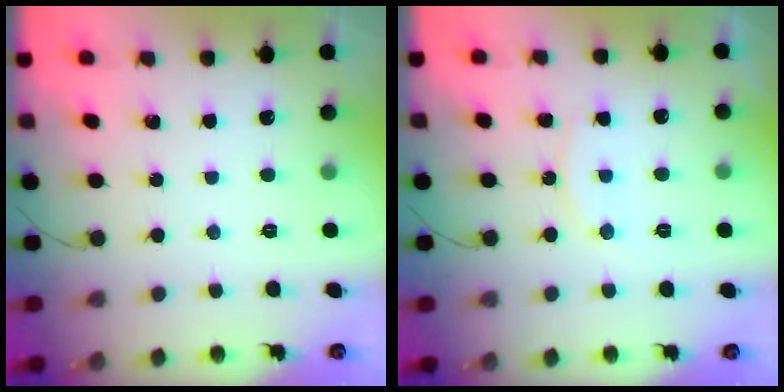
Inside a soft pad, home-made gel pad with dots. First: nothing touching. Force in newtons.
{"total": 7.7, "press": 7.7, "slide": 0.3}